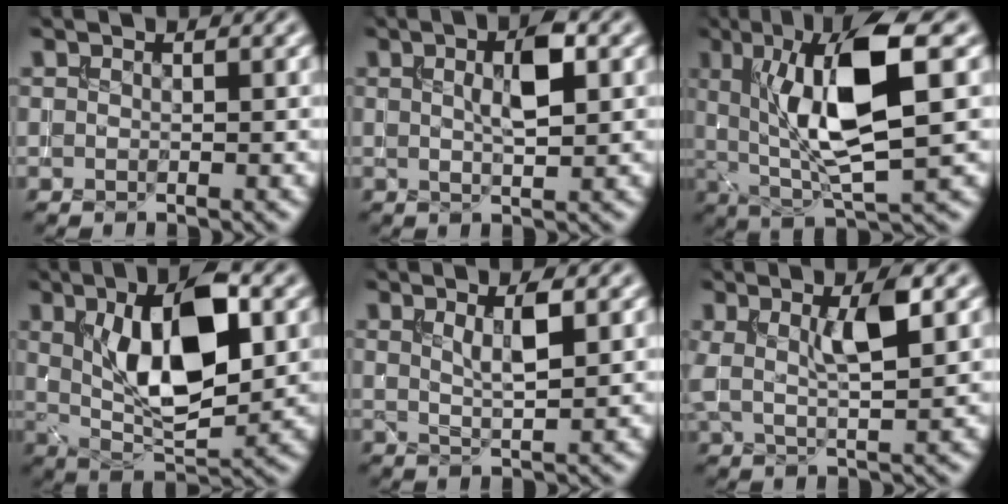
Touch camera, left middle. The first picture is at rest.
{"total": 4.1, "force": [1.2, 1.1, 3.7], "torque": [-0.065, 0.008, 0.018]}
{"total": 10.3, "force": [2.1, 2.7, 9.7], "torque": [-0.170, -0.003, 0.042]}
{"total": 10.8, "force": [2.1, 4.4, 9.6], "torque": [-0.161, 0.006, 0.035]}
{"total": 3.1, "force": [1.2, 0.7, 2.7], "torque": [-0.041, 0.000, 0.021]}
{"total": 4.2, "force": [1.4, 0.9, 3.9], "torque": [-0.076, -0.001, 0.025]}